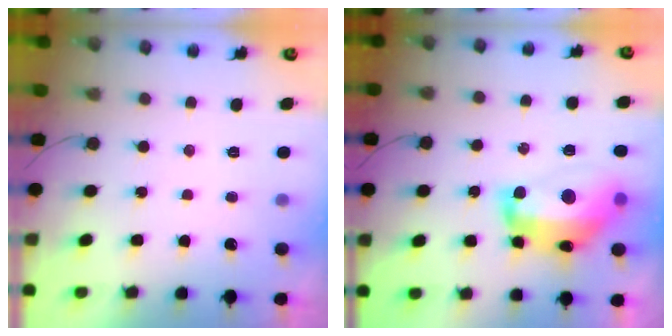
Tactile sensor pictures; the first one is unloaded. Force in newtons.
{"total": 17.3, "press": 17.2, "slide": 1.5}